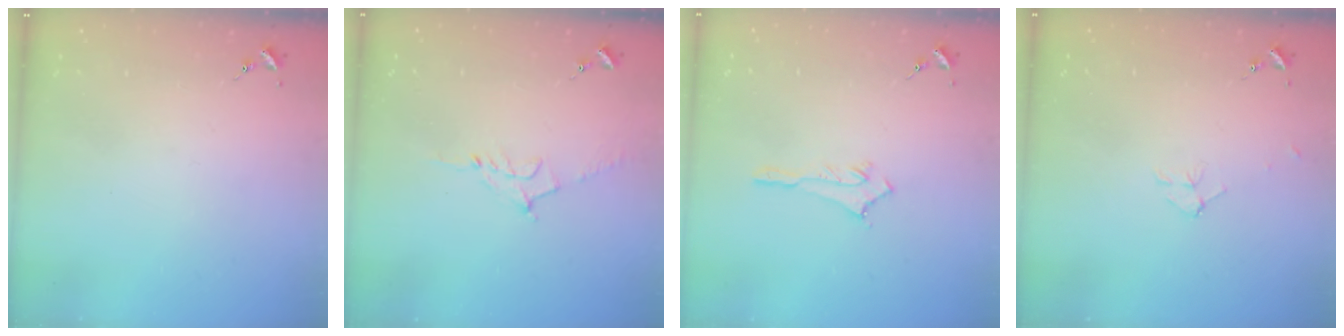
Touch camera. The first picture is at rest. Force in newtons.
{"total": 7.9, "press": 7.9, "slide": 1.0}
{"total": 2.9, "press": 2.9, "slide": 0.2}
{"total": 5.5, "press": 5.5, "slide": 0.6}